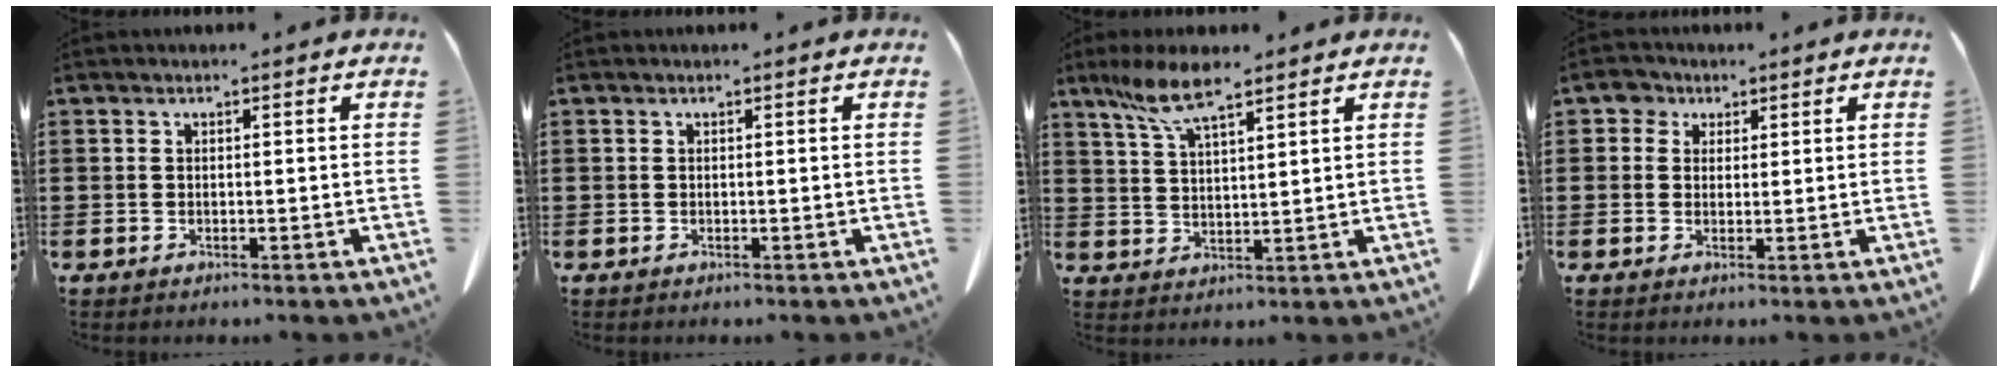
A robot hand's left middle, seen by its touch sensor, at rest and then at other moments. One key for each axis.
{"total": 0.0}
{"total": 7.2, "fx": 5.0, "fy": 1.6, "fz": 4.9, "tx": -0.116, "ty": -0.004, "tz": 0.090}
{"total": 3.0, "fx": 1.8, "fy": 2.3, "fz": 0.6, "tx": -0.016, "ty": 0.008, "tz": 0.030}